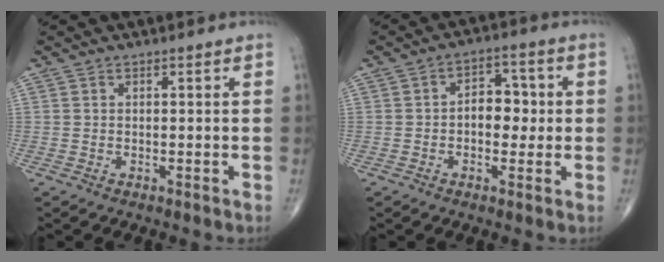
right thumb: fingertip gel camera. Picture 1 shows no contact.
{"total": 6.6, "force": [-0.1, 4.4, 4.9], "torque": [-0.038, 0.016, -0.008]}